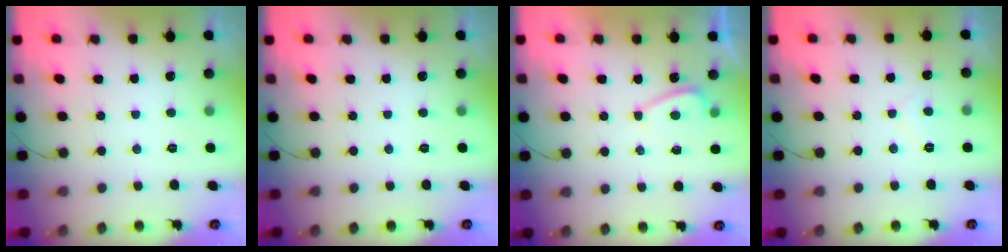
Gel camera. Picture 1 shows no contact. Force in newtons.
{"total": 0.0}
{"total": 3.5, "press": 3.1, "slide": 1.6}
{"total": 3.5, "press": 3.4, "slide": 0.4}